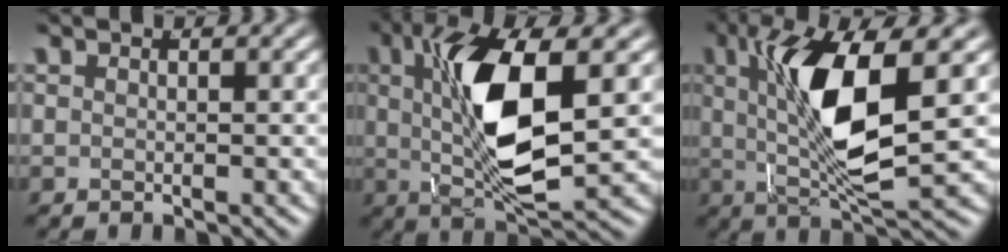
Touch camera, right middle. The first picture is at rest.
{"total": 9.2, "force": [1.0, 2.9, 8.7], "torque": [-0.167, -0.010, 0.024]}
{"total": 9.0, "force": [1.4, 2.5, 8.5], "torque": [-0.159, -0.007, 0.032]}